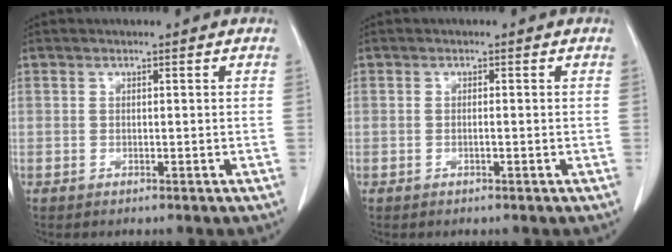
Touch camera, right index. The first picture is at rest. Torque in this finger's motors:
{"motor_torque": [-0.13, 0.10, -0.05, -0.01]}